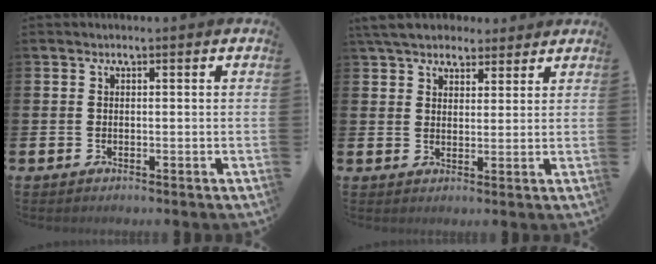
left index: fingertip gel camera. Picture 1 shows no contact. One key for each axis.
{"total": 5.7, "fx": 5.2, "fy": 2.1, "fz": 1.1, "tx": -0.038, "ty": -0.015, "tz": 0.097}